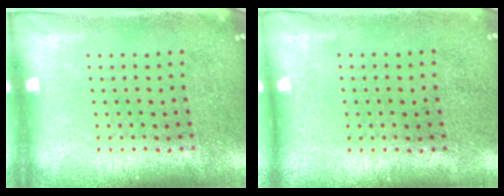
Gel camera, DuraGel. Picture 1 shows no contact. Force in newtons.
{"total": 0.0}